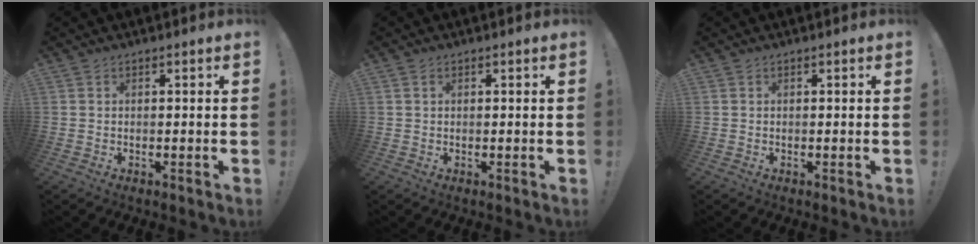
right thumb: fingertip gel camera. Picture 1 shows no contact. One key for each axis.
{"total": 0.5, "fx": 0.2, "fy": 0.4, "fz": 0.3, "tx": -0.008, "ty": 0.003, "tz": 0.005}
{"total": 0.0}